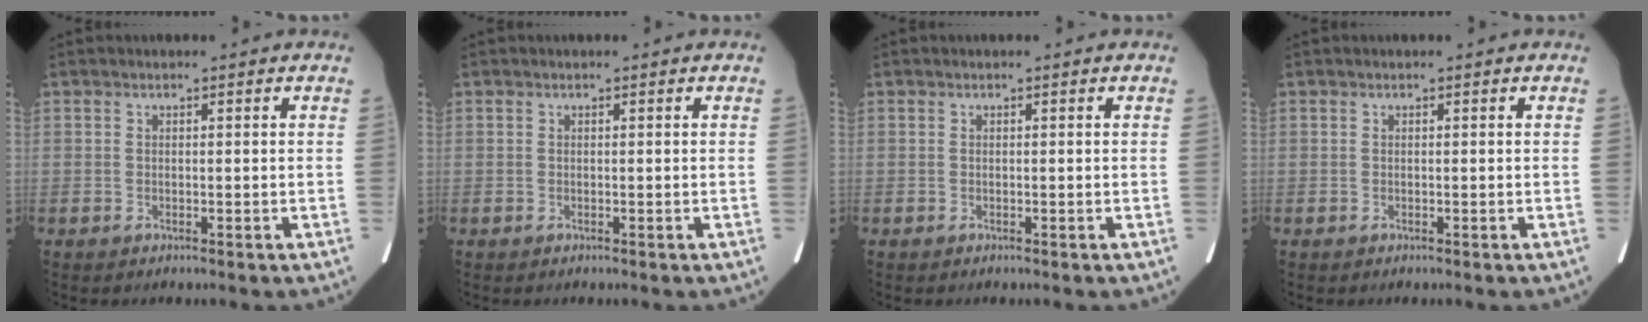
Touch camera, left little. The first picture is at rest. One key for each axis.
{"total": 0.0}
{"total": 0.0}
{"total": 0.0}